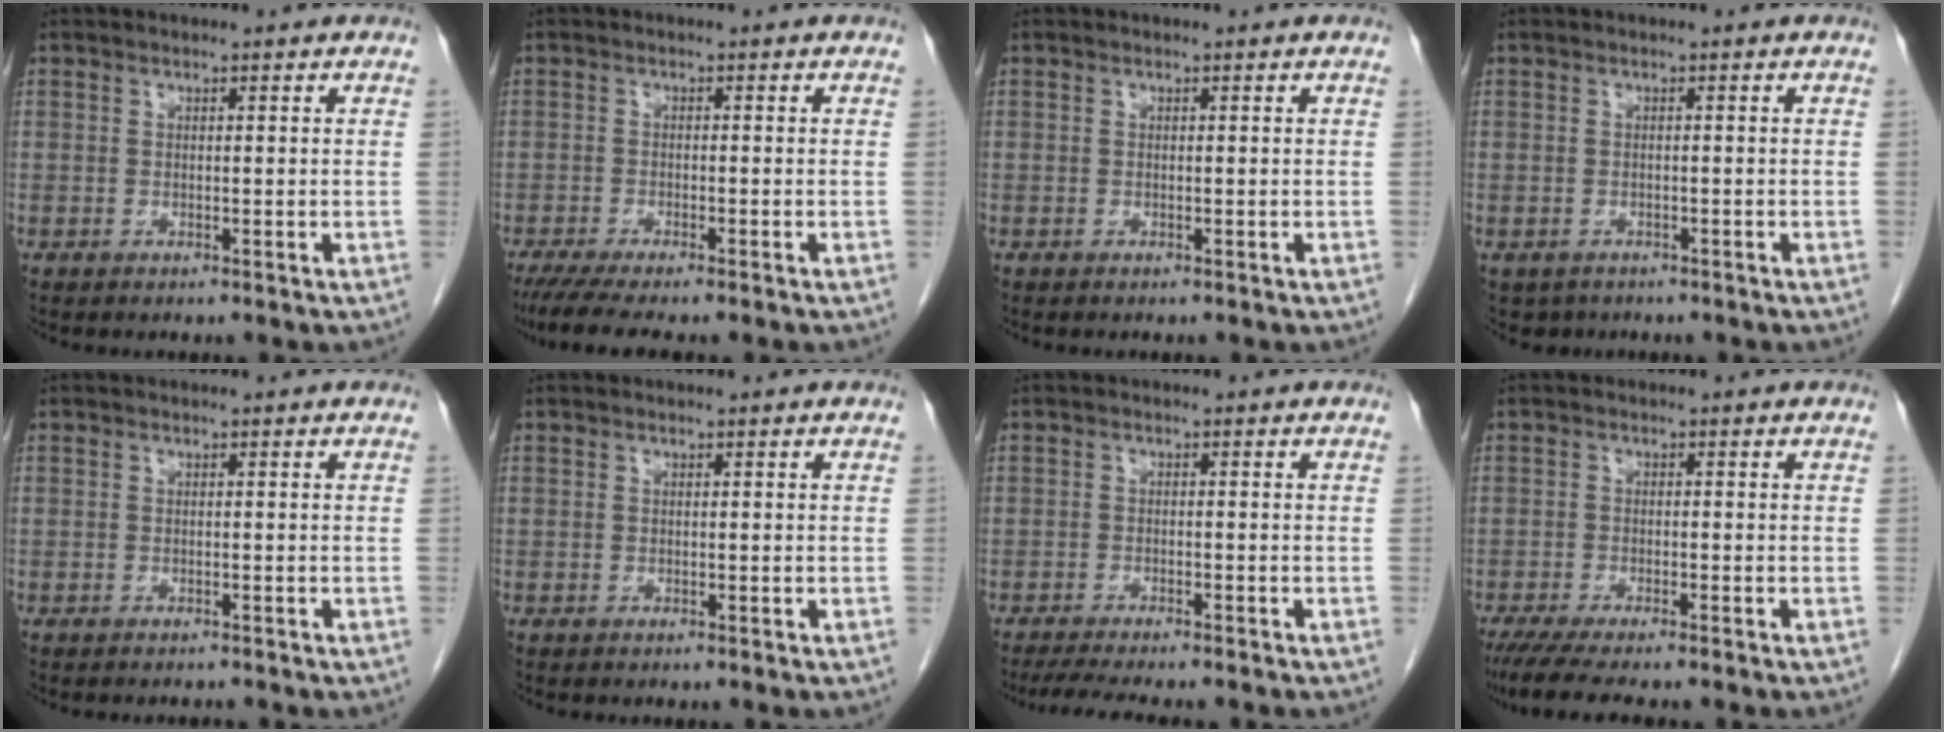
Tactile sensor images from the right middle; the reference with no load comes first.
{"total": 6.8, "force": [-5.6, 0.4, 3.8], "torque": [-0.056, -0.015, -0.089]}
{"total": 0.0}
{"total": 2.5, "force": [-1.8, 1.8, 0.3], "torque": [-0.007, 0.003, -0.024]}
{"total": 0.9, "force": [-0.9, -0.1, 0.0], "torque": [-0.006, -0.006, -0.011]}
{"total": 0.0}
{"total": 8.6, "force": [-7.4, 0.9, 4.2], "torque": [-0.063, -0.015, -0.110]}
{"total": 7.3, "force": [-6.1, 0.3, 4.0], "torque": [-0.056, -0.018, -0.098]}